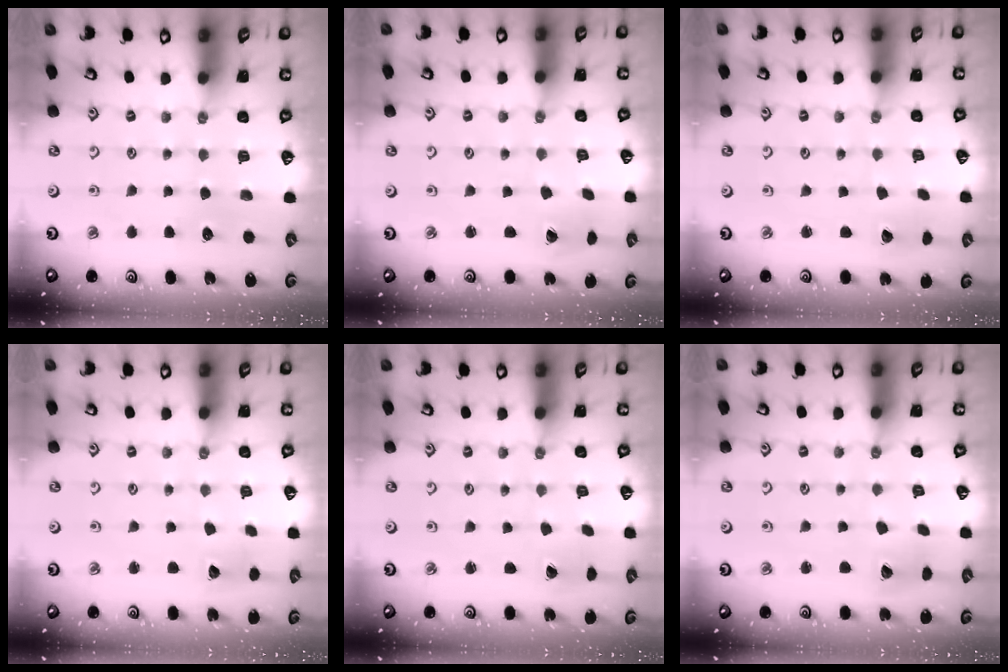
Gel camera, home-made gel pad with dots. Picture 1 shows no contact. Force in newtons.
{"total": 1.1, "press": 1.1, "slide": 0.1}
{"total": 1.7, "press": 1.7, "slide": 0.2}
{"total": 4.6, "press": 4.6, "slide": 0.5}
{"total": 1.0, "press": 1.0, "slide": 0.1}
{"total": 6.4, "press": 6.4, "slide": 0.9}